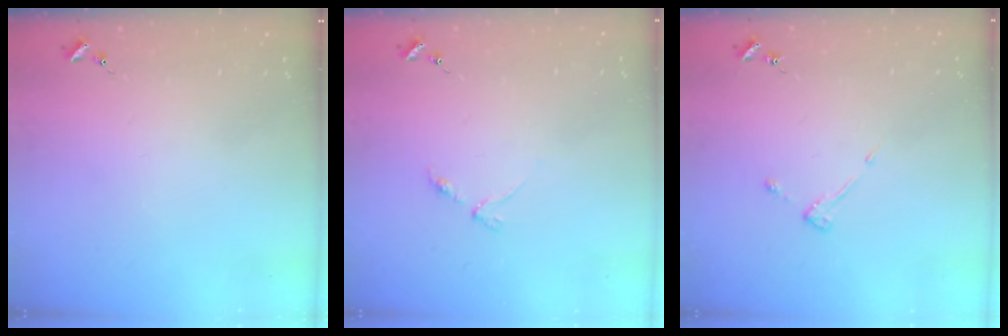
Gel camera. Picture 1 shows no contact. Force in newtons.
{"total": 3.2, "press": 3.1, "slide": 0.5}
{"total": 2.9, "press": 2.9, "slide": 0.5}